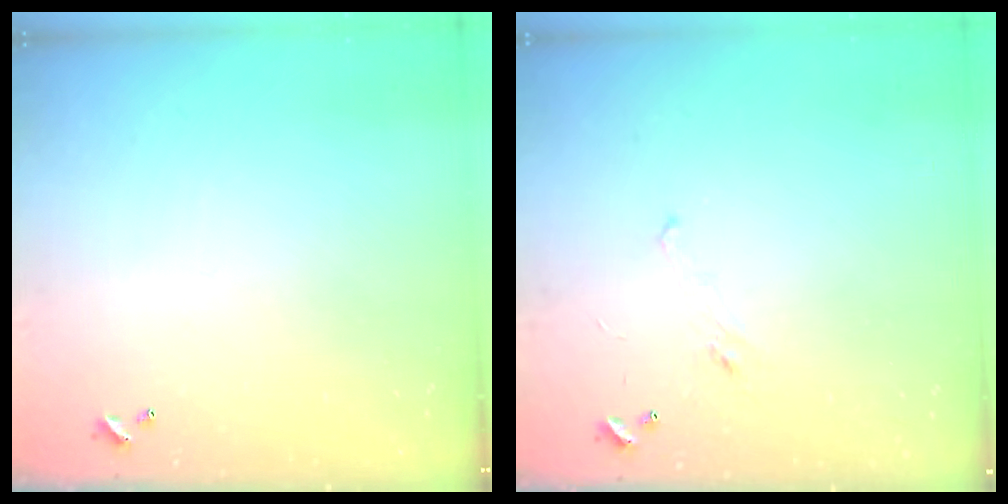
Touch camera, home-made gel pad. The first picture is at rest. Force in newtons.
{"total": 1.2, "press": 0.8, "slide": 0.9}